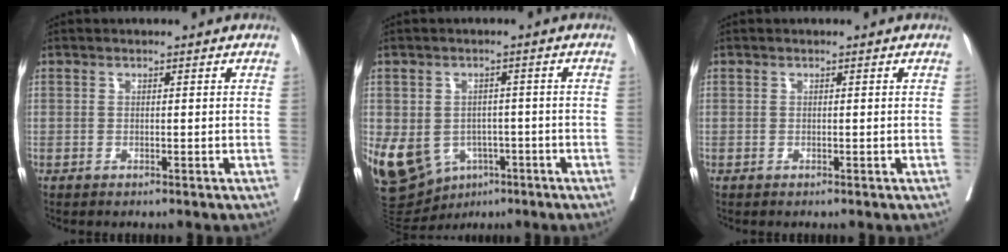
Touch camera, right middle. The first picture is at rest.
{"total": 12.3, "force": [-4.8, 9.4, 6.3], "torque": [-0.137, 0.009, -0.063]}
{"total": 0.0}